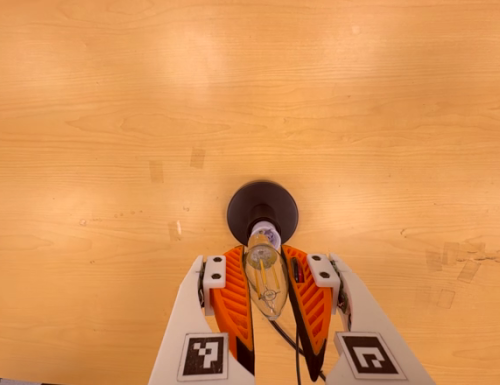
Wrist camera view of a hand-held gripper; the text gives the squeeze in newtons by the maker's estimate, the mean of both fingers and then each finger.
{"total": 19.0, "left": 20.6, "right": 17.4}